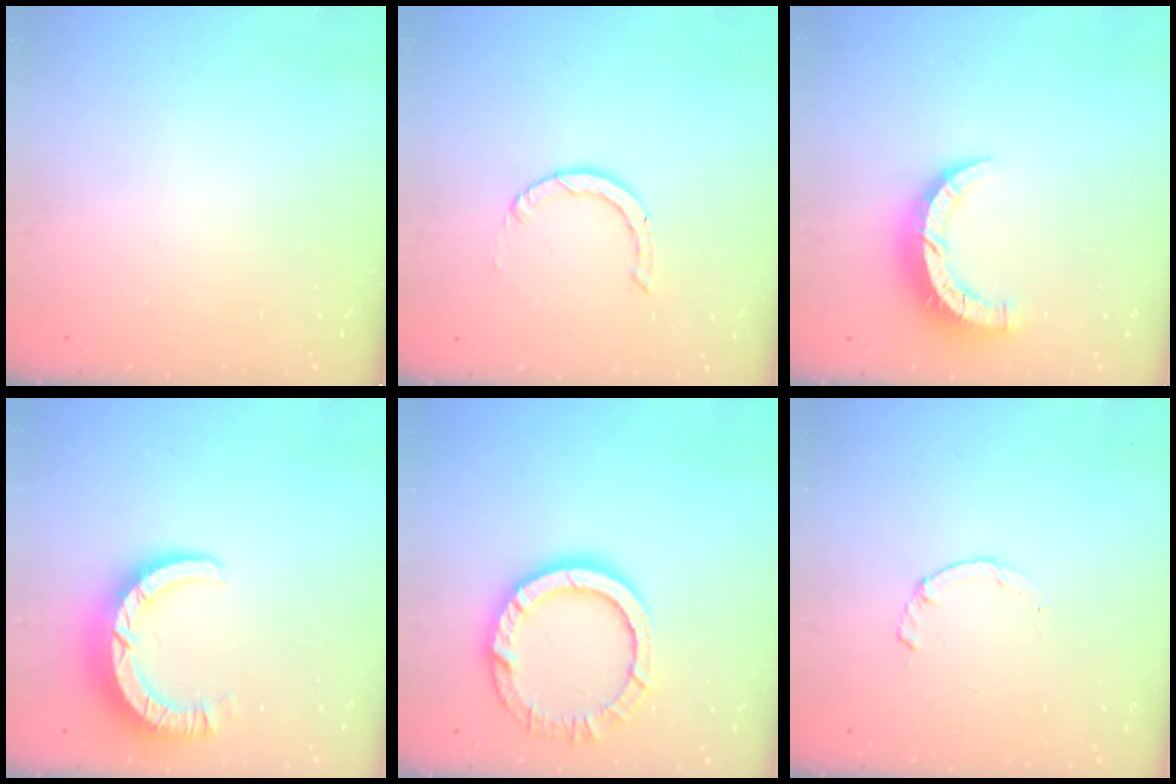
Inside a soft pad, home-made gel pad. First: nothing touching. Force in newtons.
{"total": 0.8, "press": 0.8, "slide": 0.1}
{"total": 8.0, "press": 7.9, "slide": 0.6}
{"total": 9.0, "press": 9.0, "slide": 1.0}
{"total": 12.7, "press": 12.6, "slide": 0.9}
{"total": 2.2, "press": 2.2, "slide": 0.2}